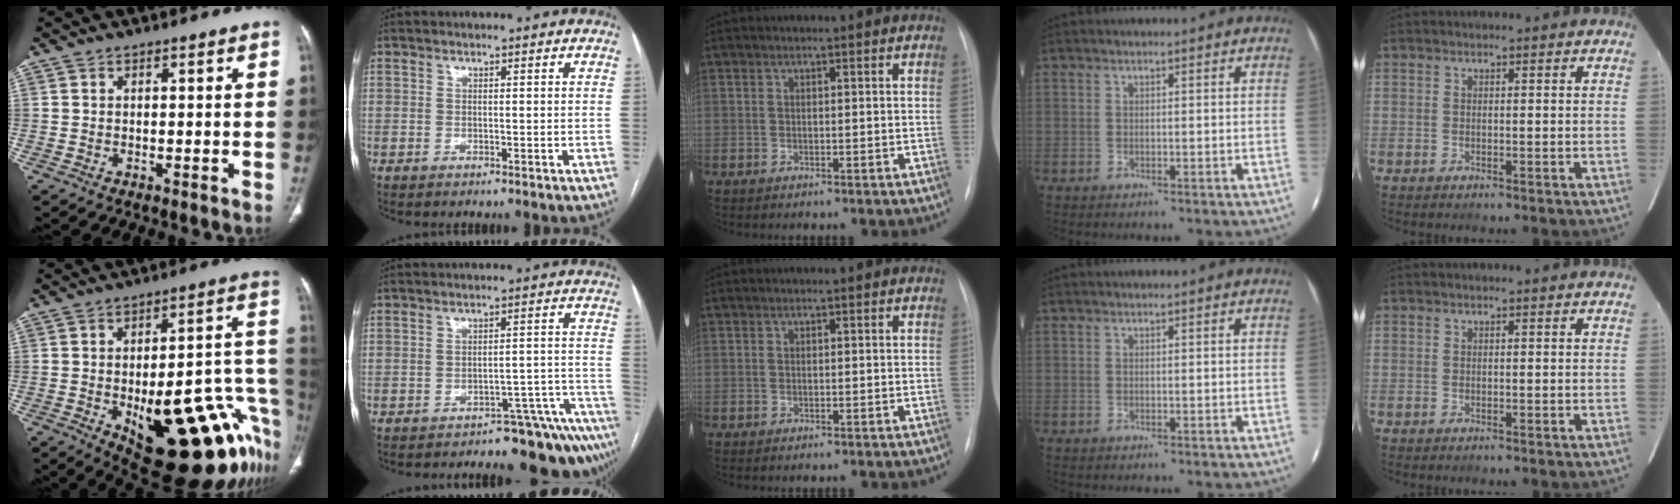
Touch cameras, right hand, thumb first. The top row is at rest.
{"thumb": {"total": 30.5, "force": [-11.9, 11.2, 25.7], "torque": [-0.241, 0.057, -0.141]}, "index": {"total": 13.2, "force": [-12.3, 2.1, 4.4], "torque": [0.008, 0.048, -0.148]}}